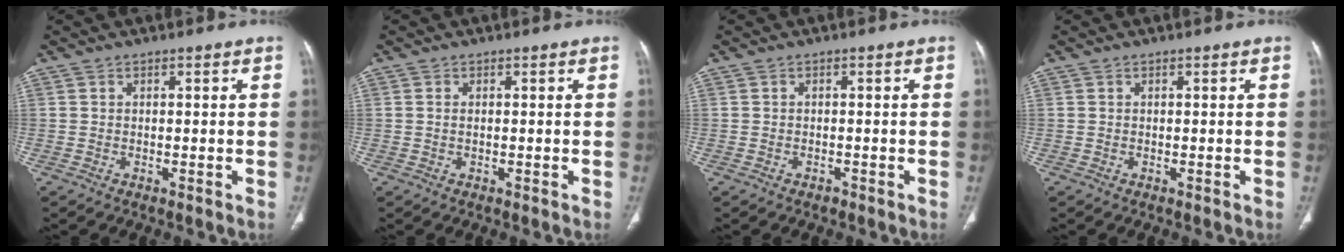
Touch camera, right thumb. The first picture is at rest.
{"total": 0.5, "force": [0.1, 0.2, 0.5], "torque": [-0.015, 0.002, 0.003]}
{"total": 0.7, "force": [-0.5, 0.5, 0.2], "torque": [-0.004, 0.001, -0.011]}
{"total": 0.0}